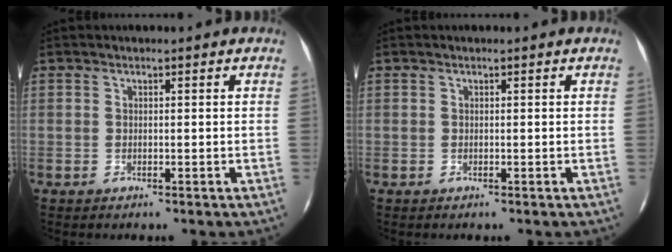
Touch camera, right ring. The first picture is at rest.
{"total": 0.0}